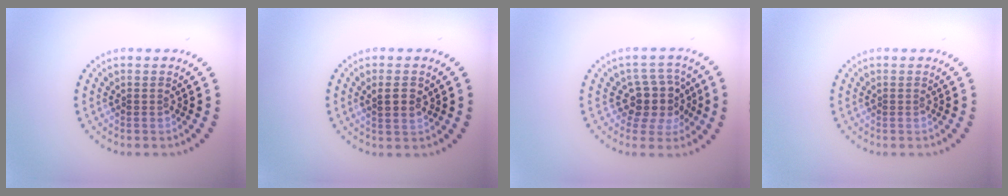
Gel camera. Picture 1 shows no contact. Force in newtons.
{"total": 1.7, "press": 1.6, "slide": 0.4}
{"total": 3.7, "press": 3.0, "slide": 2.3}
{"total": 0.0}